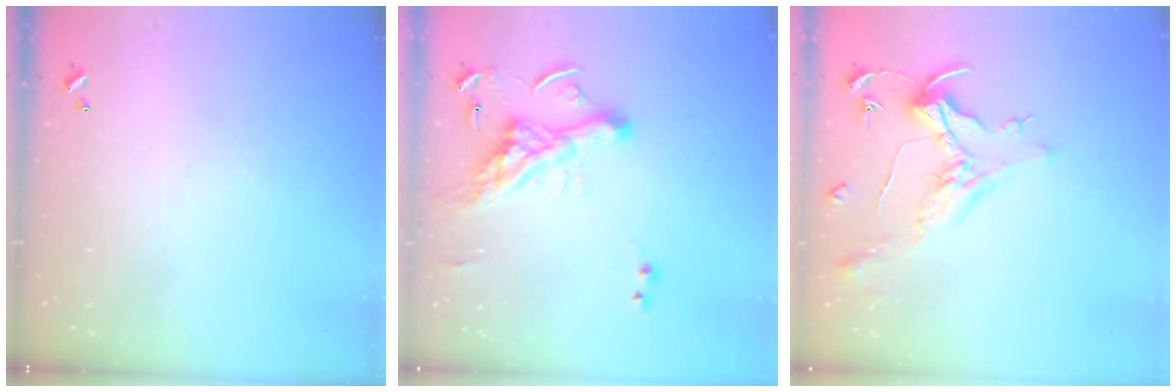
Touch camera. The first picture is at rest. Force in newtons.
{"total": 8.5, "press": 8.4, "slide": 1.3}
{"total": 1.6, "press": 1.4, "slide": 0.7}